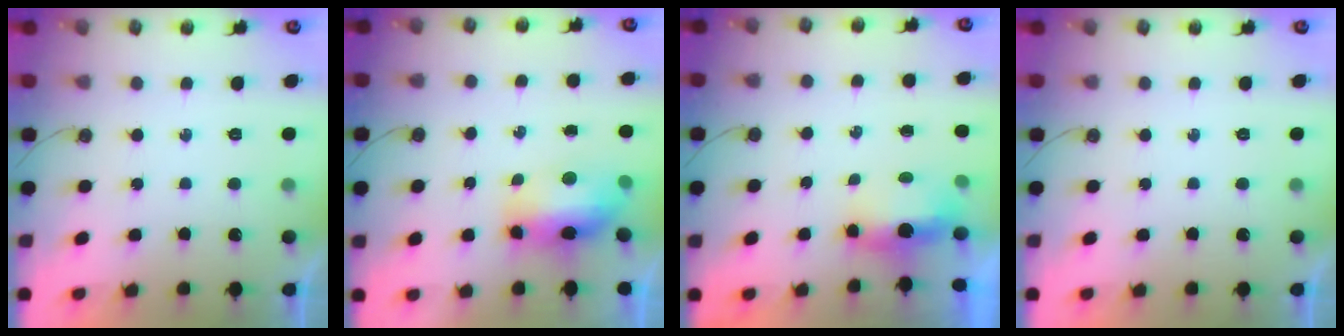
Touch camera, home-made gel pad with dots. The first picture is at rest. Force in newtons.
{"total": 9.8, "press": 9.7, "slide": 1.9}
{"total": 14.5, "press": 7.2, "slide": 12.6}
{"total": 0.0}